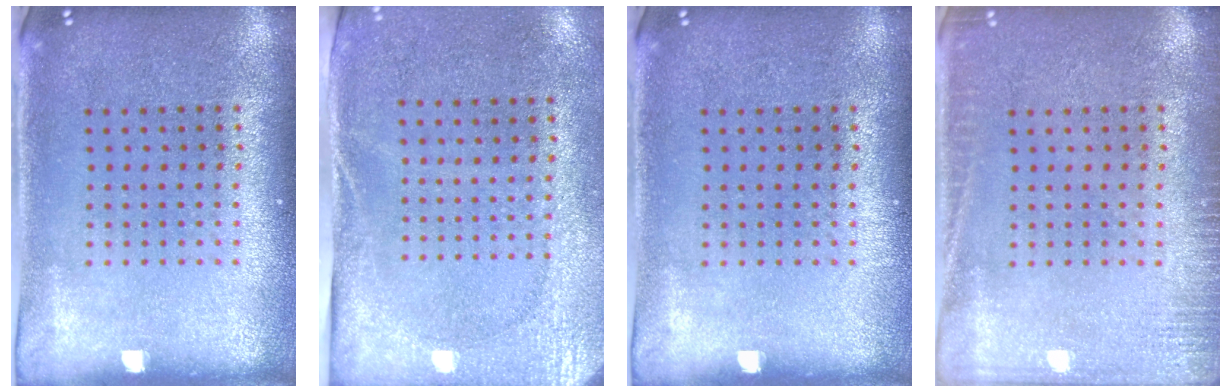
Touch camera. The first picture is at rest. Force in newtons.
{"total": 2.7, "press": 2.1, "slide": 1.6}
{"total": 0.0}
{"total": 2.0, "press": 2.0, "slide": 0.3}